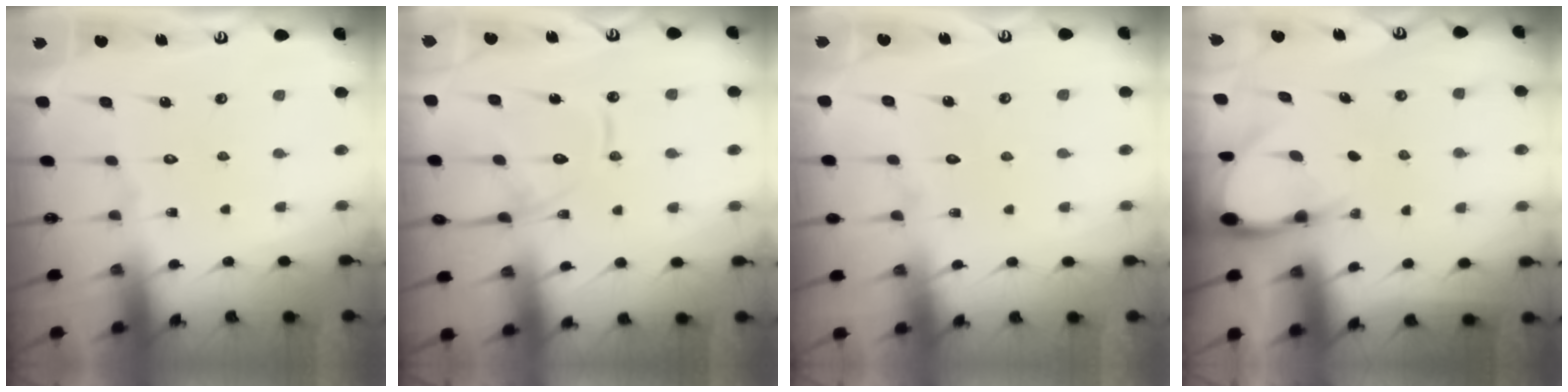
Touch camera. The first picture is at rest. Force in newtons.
{"total": 15.5, "press": 15.4, "slide": 1.4}
{"total": 4.3, "press": 4.3, "slide": 0.4}
{"total": 4.3, "press": 4.3, "slide": 0.7}